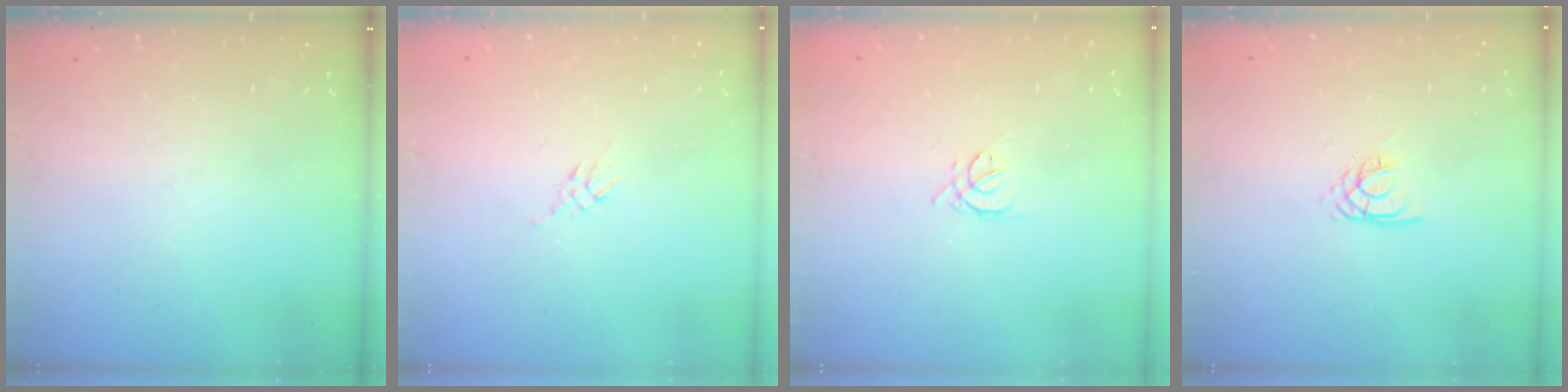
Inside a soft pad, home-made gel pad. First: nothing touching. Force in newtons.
{"total": 2.6, "press": 2.5, "slide": 0.7}
{"total": 2.4, "press": 2.3, "slide": 0.6}
{"total": 2.1, "press": 2.1, "slide": 0.4}